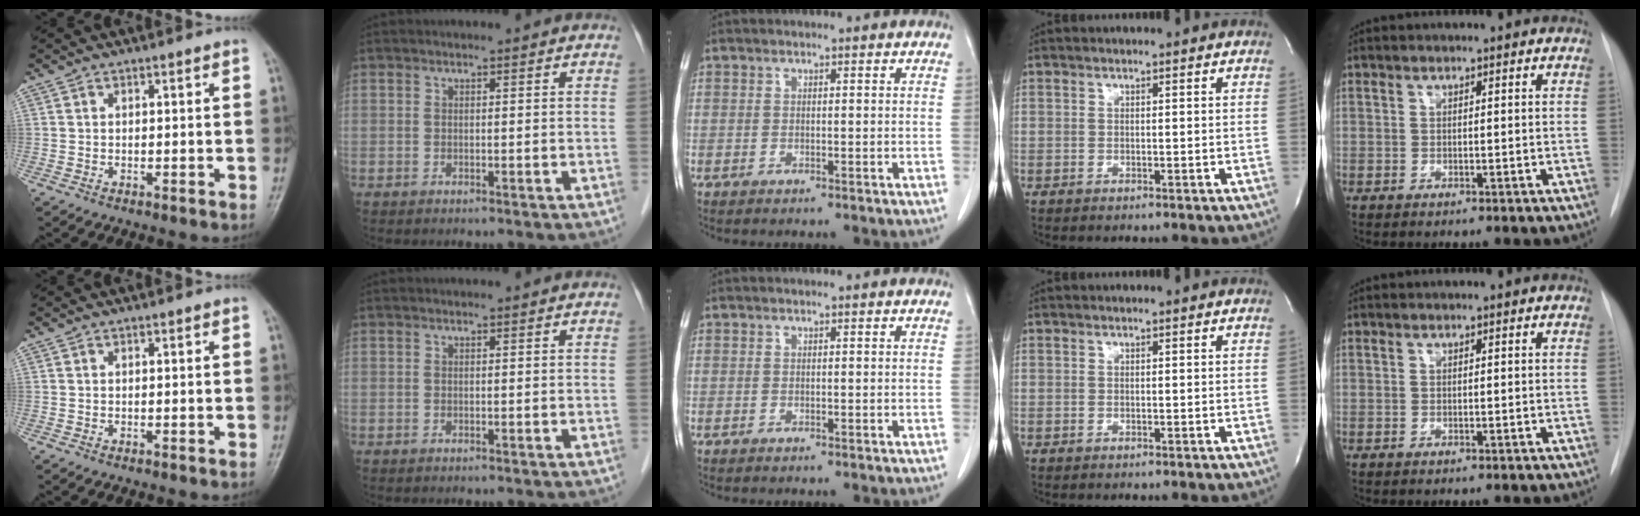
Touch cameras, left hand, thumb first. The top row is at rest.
{}